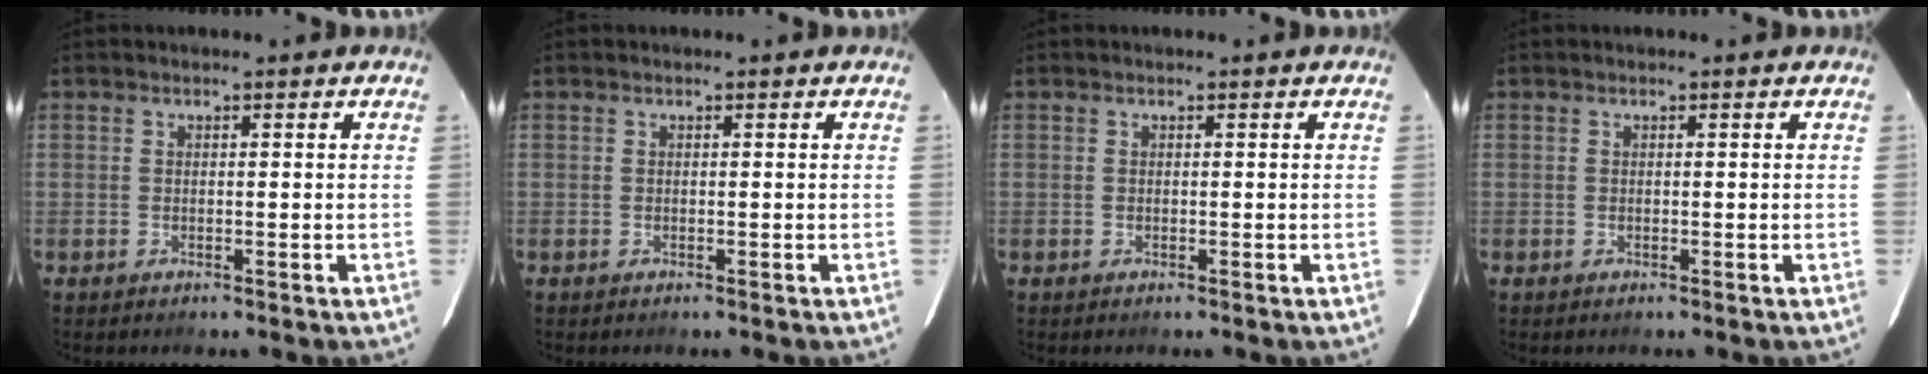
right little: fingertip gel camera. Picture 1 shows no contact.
{"total": 0.0}
{"total": 0.0}
{"total": 0.0}